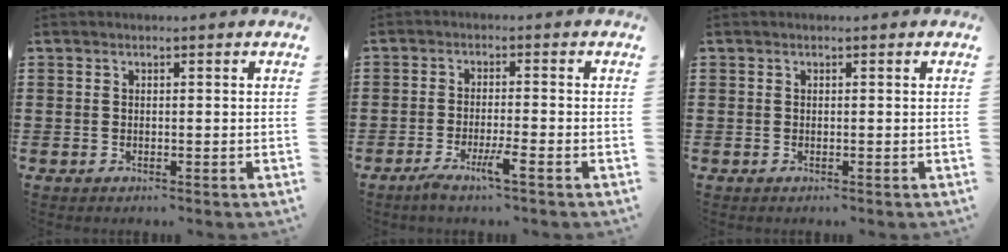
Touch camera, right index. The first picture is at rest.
{"total": 3.9, "force": [-2.4, 0.0, 3.1], "torque": [-0.064, -0.012, -0.045]}
{"total": 0.0}